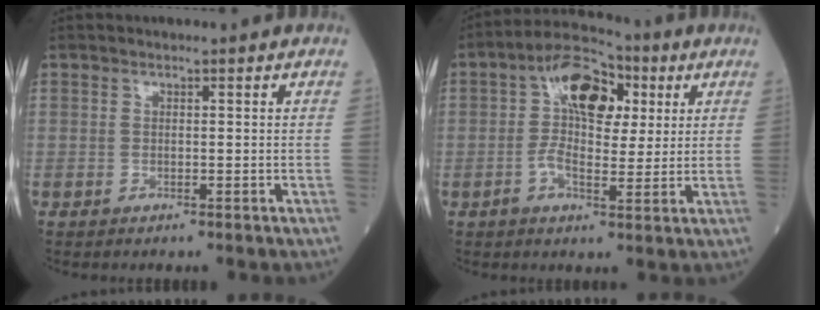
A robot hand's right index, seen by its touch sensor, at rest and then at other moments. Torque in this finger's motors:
{"motor_torque": [0.47, -0.20, 0.21, 0.04]}